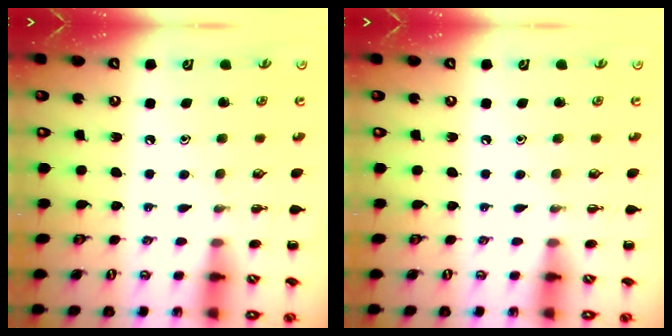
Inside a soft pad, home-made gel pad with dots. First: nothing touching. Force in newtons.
{"total": 0.0}